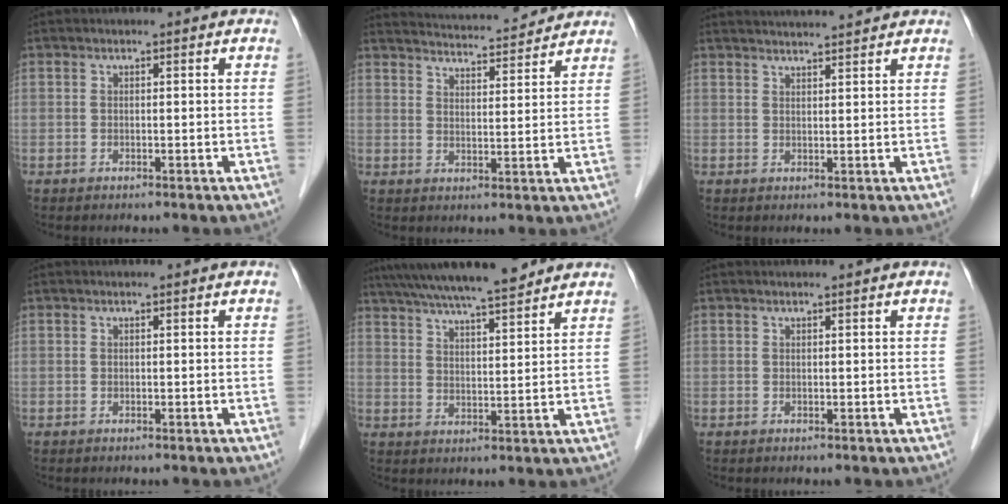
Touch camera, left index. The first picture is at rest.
{"total": 11.9, "force": [11.5, 1.0, 2.9], "torque": [-0.050, 0.015, 0.162]}
{"total": 7.8, "force": [7.5, -0.2, 2.4], "torque": [-0.038, 0.026, 0.104]}
{"total": 0.0}
{"total": 15.0, "force": [13.0, 1.2, 7.4], "torque": [-0.127, 0.026, 0.204]}
{"total": 0.8, "force": [0.7, -0.1, 0.3], "torque": [-0.007, 0.005, 0.015]}